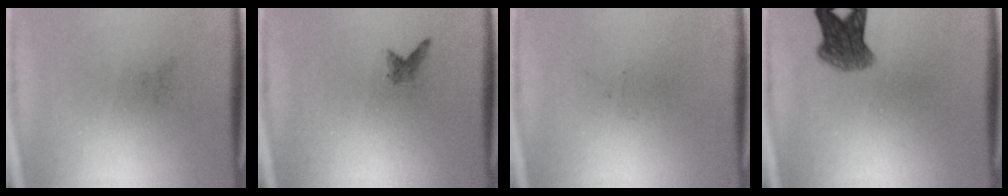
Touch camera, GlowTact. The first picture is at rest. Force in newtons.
{"total": 1.0}
{"total": 0.0}
{"total": 5.6}